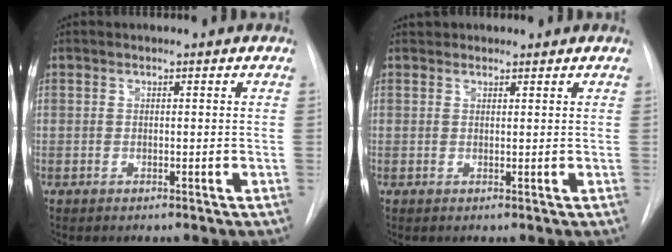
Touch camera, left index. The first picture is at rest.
{"total": 1.5, "force": [1.3, 0.7, 0.0], "torque": [0.003, 0.016, 0.020]}